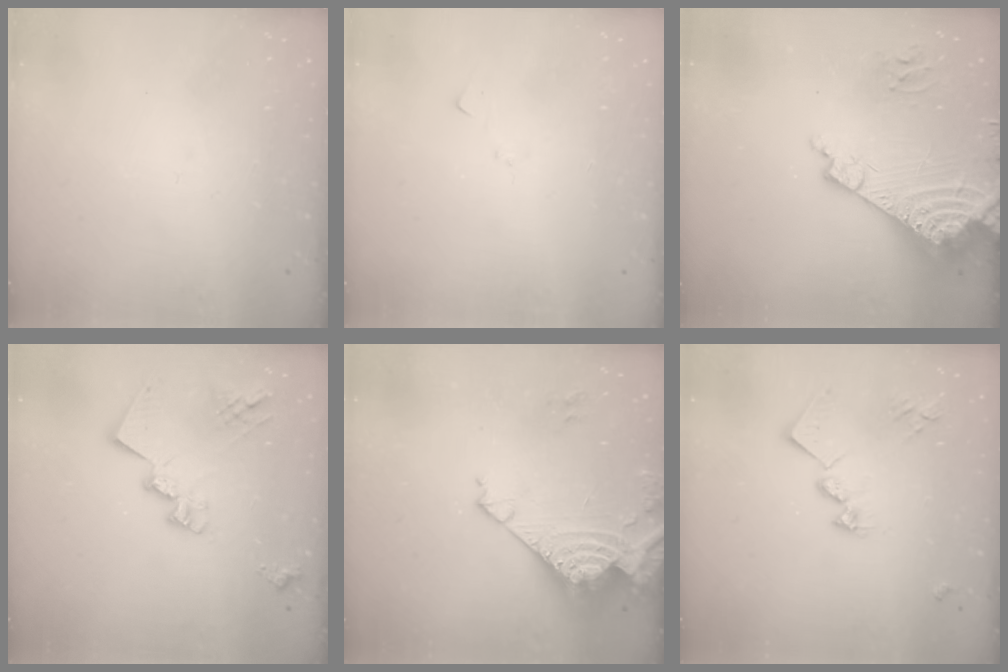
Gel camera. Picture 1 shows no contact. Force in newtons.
{"total": 5.3, "press": 5.3, "slide": 0.6}
{"total": 14.7, "press": 14.6, "slide": 1.9}
{"total": 16.6, "press": 16.6, "slide": 1.4}
{"total": 15.3, "press": 15.2, "slide": 1.8}
{"total": 14.3, "press": 14.3, "slide": 0.2}